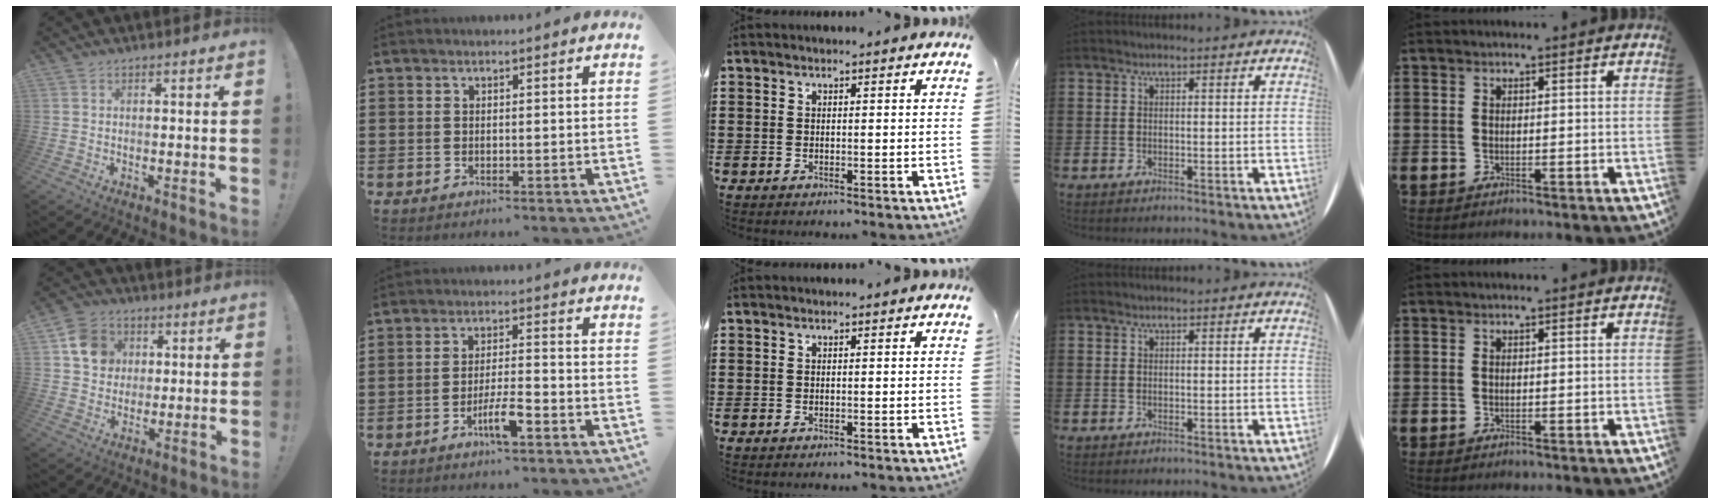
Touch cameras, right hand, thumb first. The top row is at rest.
{"thumb": {"total": 10.7, "force": [3.4, 9.5, 3.6], "torque": [-0.040, -0.012, 0.070]}, "index": {"total": 5.1, "force": [-2.9, 0.8, 4.1], "torque": [-0.081, -0.002, -0.055]}}